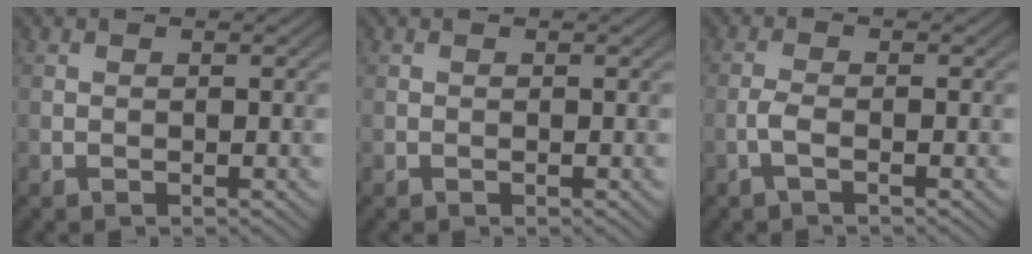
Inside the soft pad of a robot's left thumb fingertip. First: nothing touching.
{"total": 0.0}
{"total": 1.9, "force": [-0.9, 0.5, 1.6], "torque": [-0.039, 0.005, -0.026]}